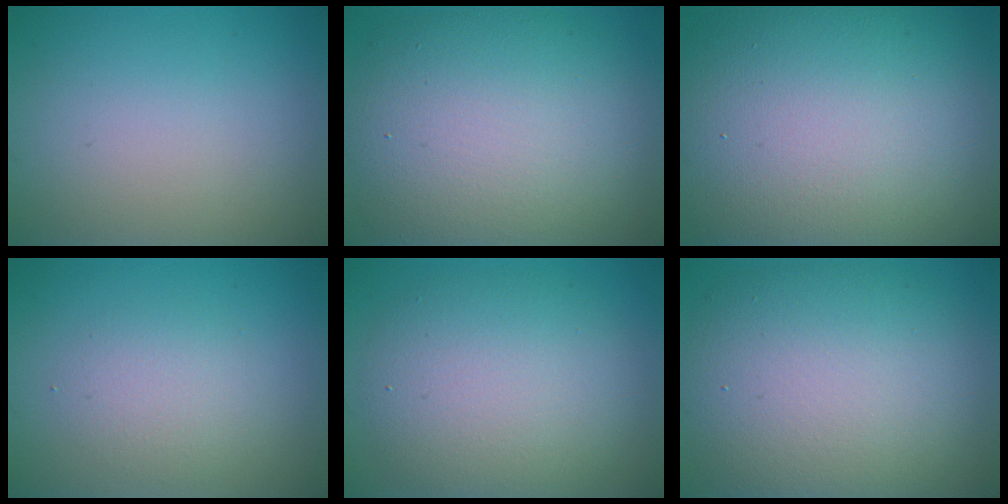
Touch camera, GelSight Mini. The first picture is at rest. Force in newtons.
{"total": 12.0, "press": 12.0, "slide": 0.7}
{"total": 18.1, "press": 18.1, "slide": 0.8}
{"total": 2.4, "press": 2.4, "slide": 0.3}
{"total": 7.1, "press": 7.1, "slide": 0.5}
{"total": 11.2, "press": 11.2, "slide": 0.7}